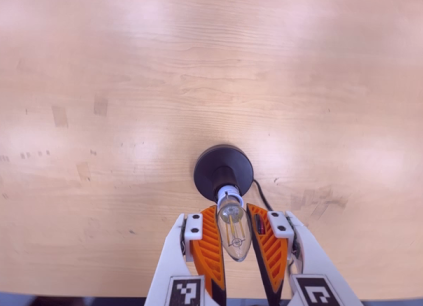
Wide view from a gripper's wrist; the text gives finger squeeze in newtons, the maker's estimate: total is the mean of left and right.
{"total": 15.6, "left": 14.7, "right": 16.5}